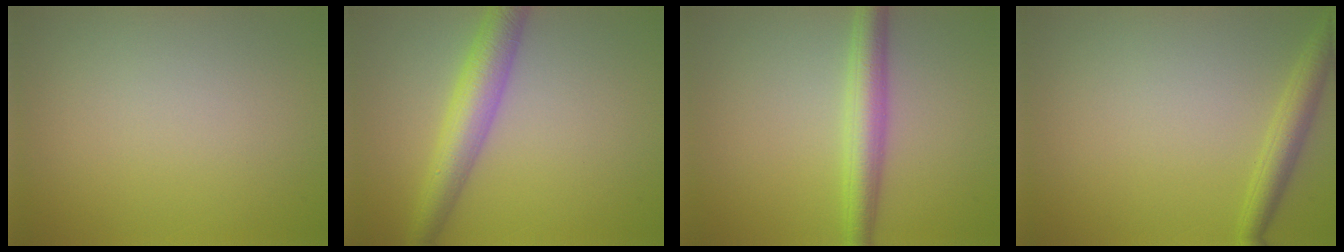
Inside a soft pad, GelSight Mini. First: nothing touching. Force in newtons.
{"total": 5.1, "press": 5.1, "slide": 0.1}
{"total": 4.0, "press": 4.0, "slide": 0.1}
{"total": 2.5, "press": 2.5, "slide": 0.1}